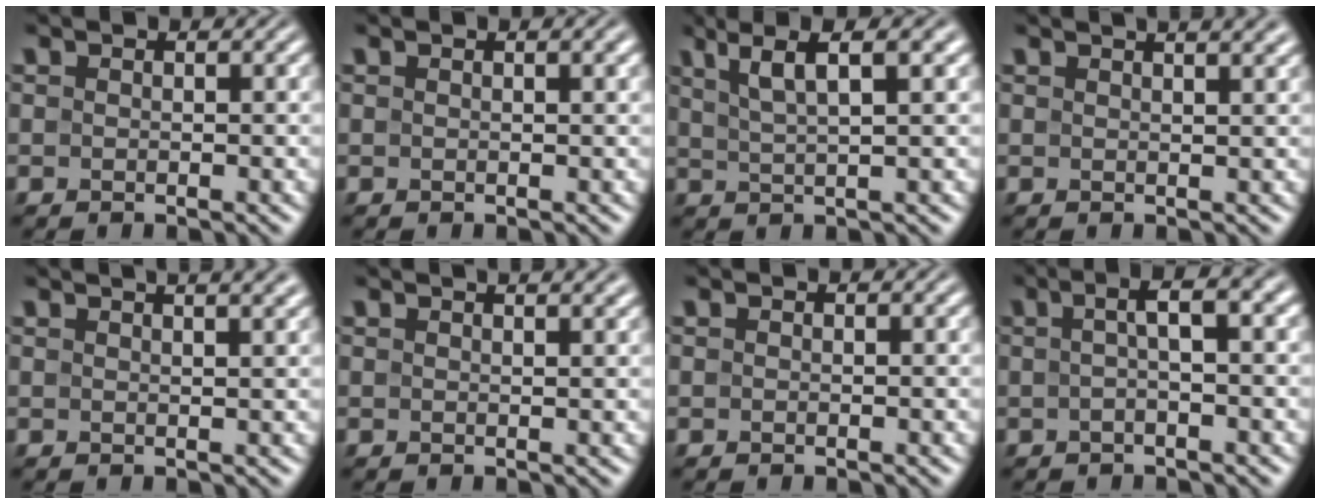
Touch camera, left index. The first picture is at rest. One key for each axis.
{"total": 1.8, "fx": 0.9, "fy": 0.5, "fz": 1.5, "tx": -0.017, "ty": 0.004, "tz": 0.006}
{"total": 5.8, "fx": 3.3, "fy": 1.2, "fz": 4.6, "tx": -0.072, "ty": 0.014, "tz": 0.054}
{"total": 5.7, "fx": 3.6, "fy": 2.5, "fz": 3.6, "tx": -0.016, "ty": 0.041, "tz": 0.013}
{"total": 6.5, "fx": 4.2, "fy": 2.8, "fz": 4.1, "tx": -0.020, "ty": 0.048, "tz": 0.021}
{"total": 3.9, "fx": 2.6, "fy": 1.6, "fz": 2.3, "tx": -0.001, "ty": 0.024, "tz": -0.002}
{"total": 0.0}
{"total": 3.7, "fx": 0.5, "fy": 0.8, "fz": 3.6, "tx": -0.055, "ty": 0.015, "tz": 0.004}